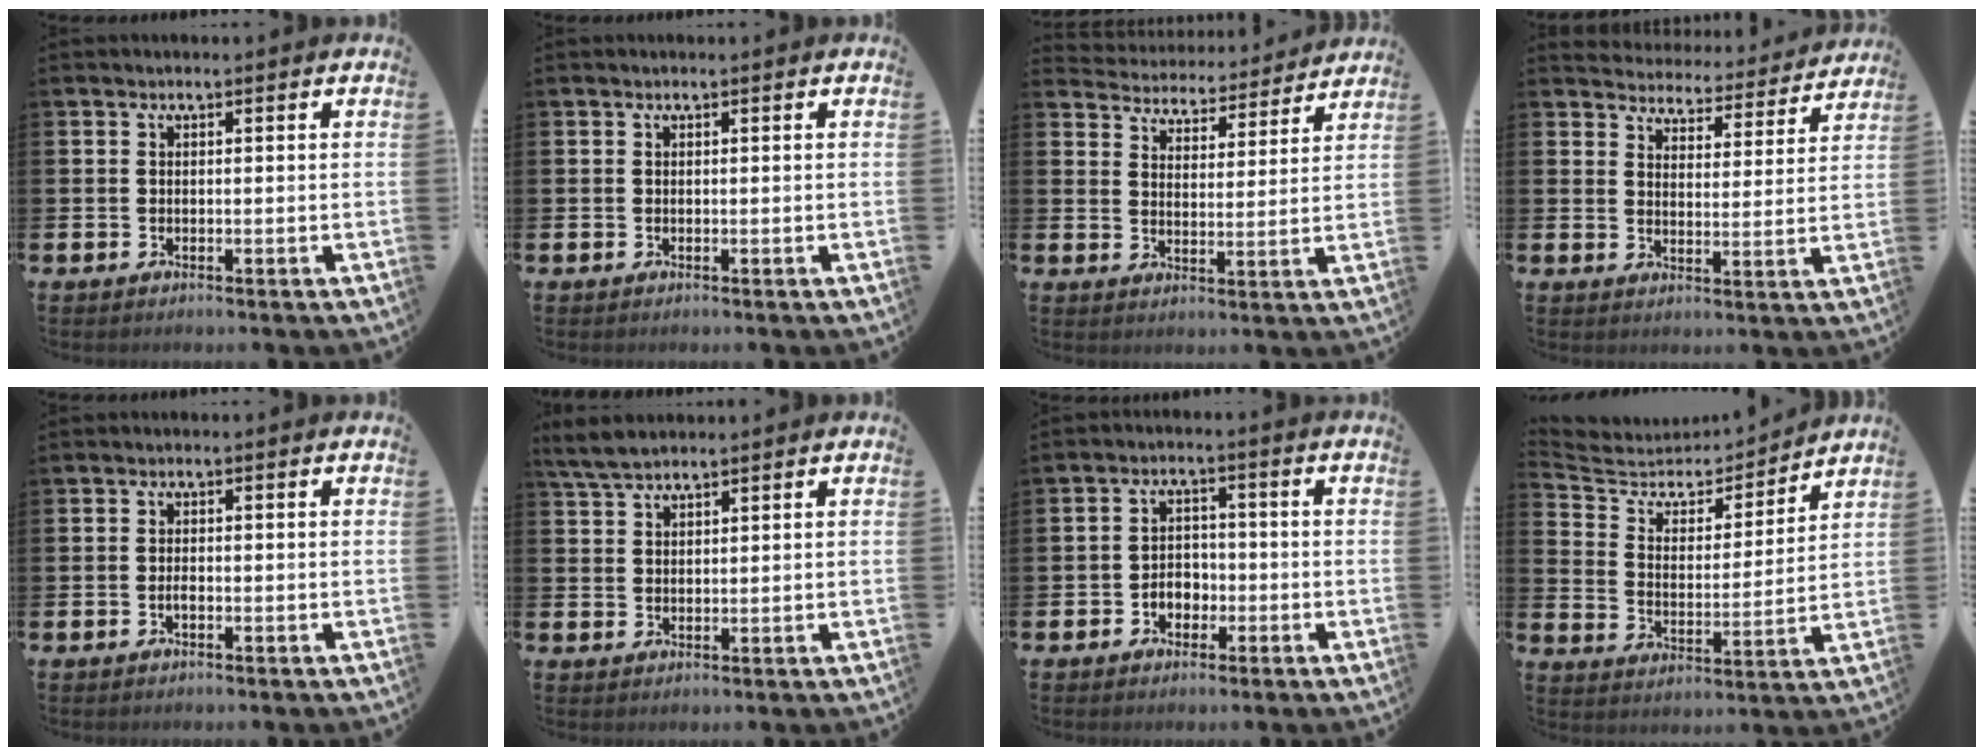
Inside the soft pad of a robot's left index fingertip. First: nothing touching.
{"total": 0.0}
{"total": 4.6, "force": [4.5, 0.9, -0.3], "torque": [-0.016, -0.045, 0.075]}
{"total": 4.3, "force": [4.2, 0.7, -0.1], "torque": [-0.011, -0.043, 0.068]}
{"total": 0.9, "force": [-0.5, 0.3, 0.7], "torque": [-0.012, -0.002, -0.010]}
{"total": 3.6, "force": [3.3, 0.8, 1.3], "torque": [-0.033, -0.007, 0.061]}
{"total": 3.1, "force": [-1.6, 2.3, 1.2], "torque": [-0.020, 0.004, -0.037]}
{"total": 5.8, "force": [5.2, 2.3, 1.1], "torque": [-0.063, -0.046, 0.086]}